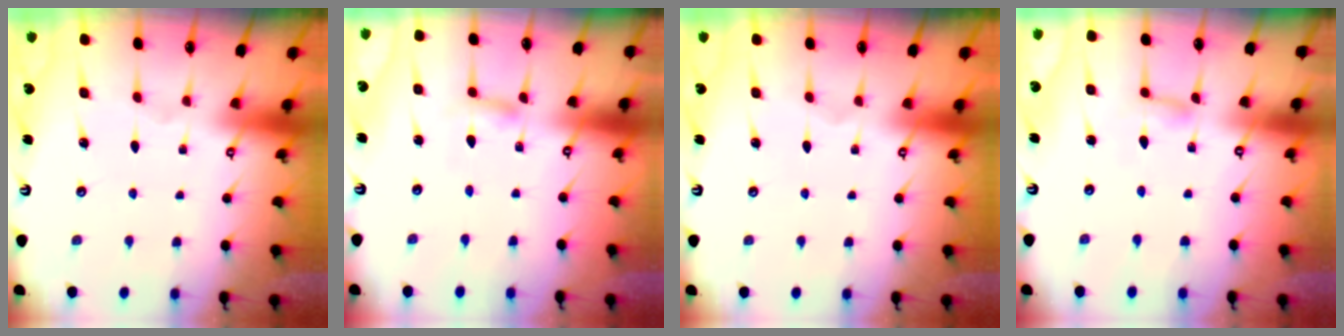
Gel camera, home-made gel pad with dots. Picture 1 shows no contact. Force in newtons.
{"total": 3.0, "press": 3.0, "slide": 0.2}
{"total": 0.0}
{"total": 2.4, "press": 2.4, "slide": 0.2}